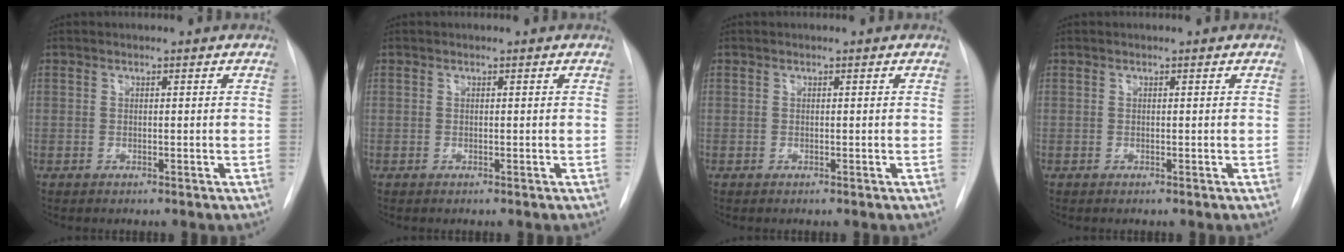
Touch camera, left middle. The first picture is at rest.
{"total": 0.0}
{"total": 0.0}
{"total": 0.0}